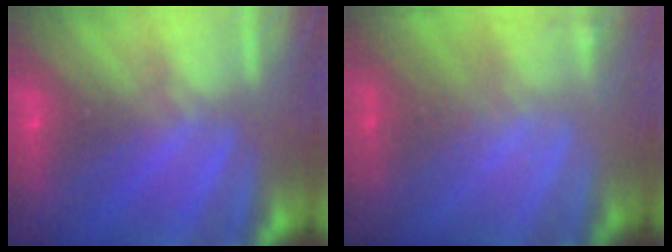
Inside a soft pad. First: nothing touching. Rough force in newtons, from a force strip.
{"total": 1.9}